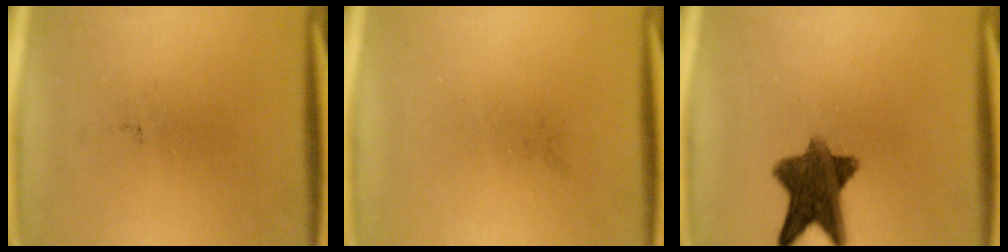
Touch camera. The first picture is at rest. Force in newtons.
{"total": 0.0}
{"total": 9.9}